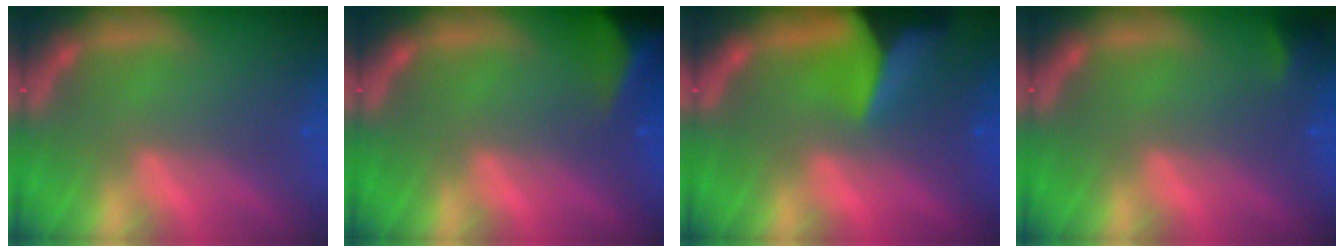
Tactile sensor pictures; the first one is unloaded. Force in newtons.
{"total": 8.0}
{"total": 10.0}
{"total": 1.4}